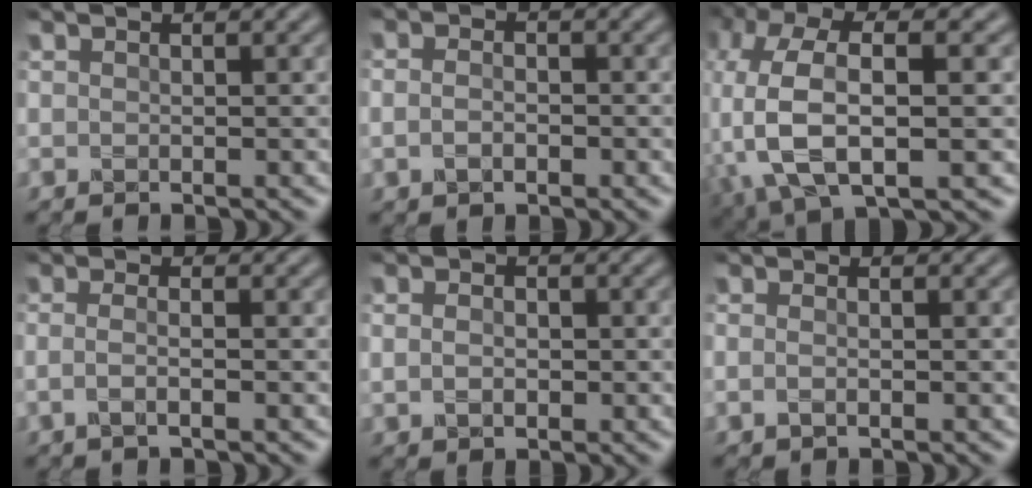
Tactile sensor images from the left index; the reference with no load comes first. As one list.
[{"total": 1.7, "force": [-0.4, 1.1, 1.2], "torque": [-0.026, 0.002, -0.011]}, {"total": 10.1, "force": [-0.5, 4.9, 8.8], "torque": [-0.197, 0.006, -0.013]}, {"total": 1.9, "force": [-0.3, 0.8, 1.7], "torque": [-0.025, -0.001, -0.016]}, {"total": 2.3, "force": [0.2, 1.8, 1.5], "torque": [-0.019, 0.009, -0.002]}, {"total": 1.0, "force": [-0.2, 0.5, 0.9], "torque": [-0.018, 0.002, -0.007]}]